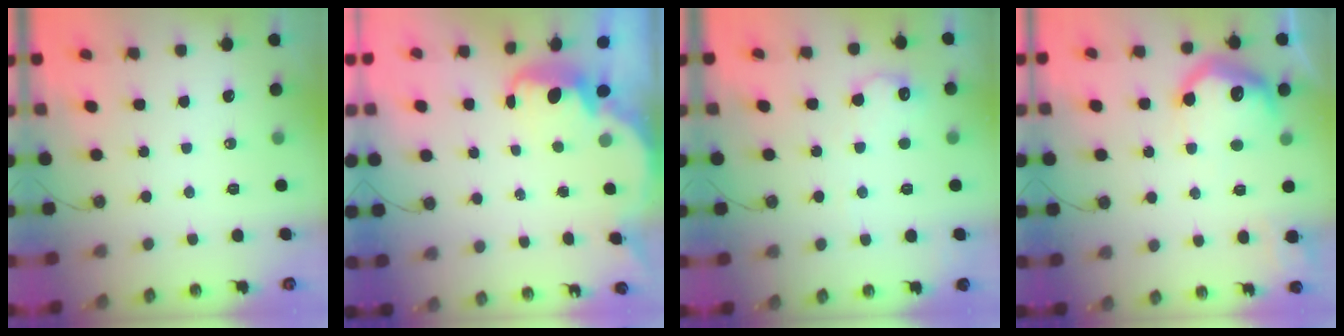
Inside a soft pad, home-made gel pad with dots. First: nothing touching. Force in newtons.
{"total": 2.8, "press": 2.7, "slide": 0.6}
{"total": 8.2, "press": 8.2, "slide": 0.6}
{"total": 15.5, "press": 15.5, "slide": 0.9}